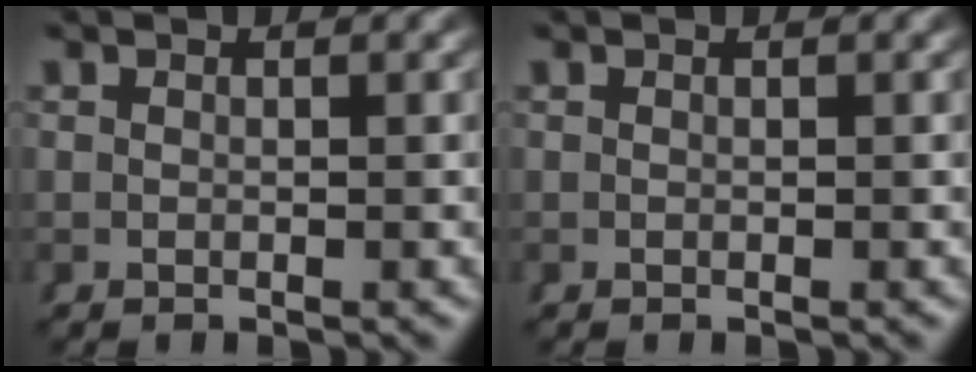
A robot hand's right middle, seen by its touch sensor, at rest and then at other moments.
{"total": 0.0}